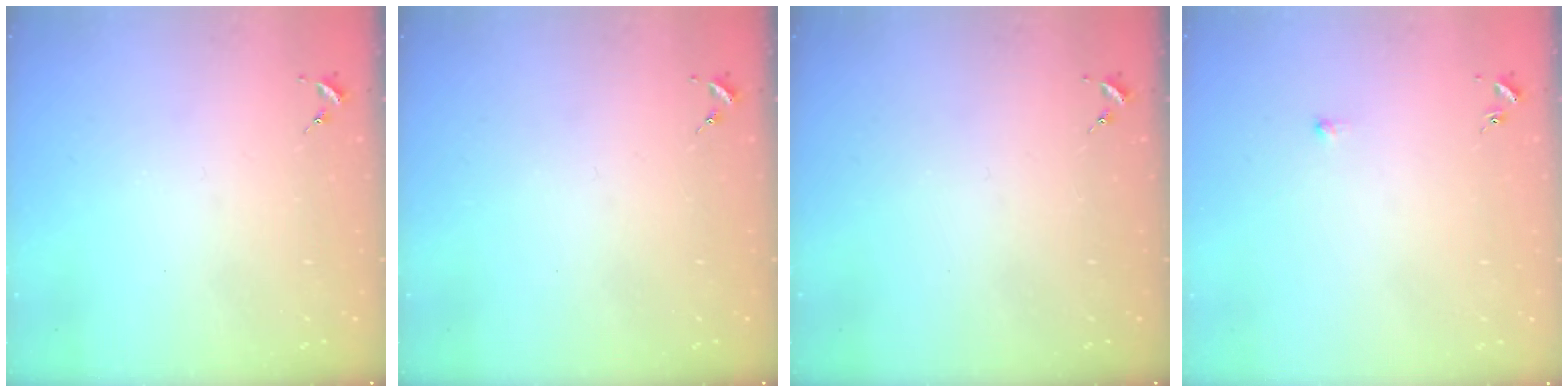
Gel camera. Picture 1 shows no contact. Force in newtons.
{"total": 0.0}
{"total": 0.0}
{"total": 3.5, "press": 3.5, "slide": 0.6}